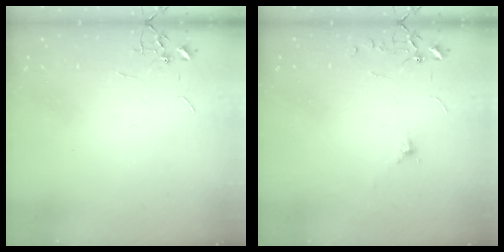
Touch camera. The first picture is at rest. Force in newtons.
{"total": 6.8, "press": 6.8, "slide": 0.8}